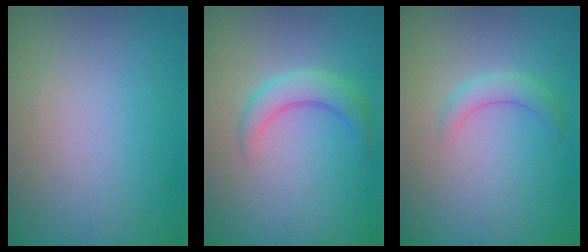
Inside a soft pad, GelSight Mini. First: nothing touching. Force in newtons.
{"total": 2.9, "press": 2.9, "slide": 0.1}
{"total": 1.8, "press": 1.8, "slide": 0.1}